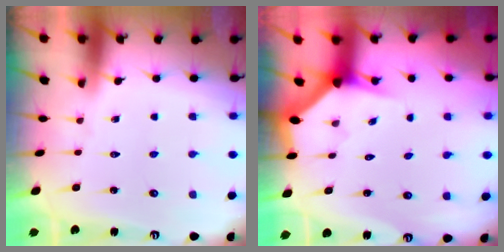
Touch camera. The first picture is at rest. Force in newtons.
{"total": 3.0, "press": 3.0, "slide": 0.0}